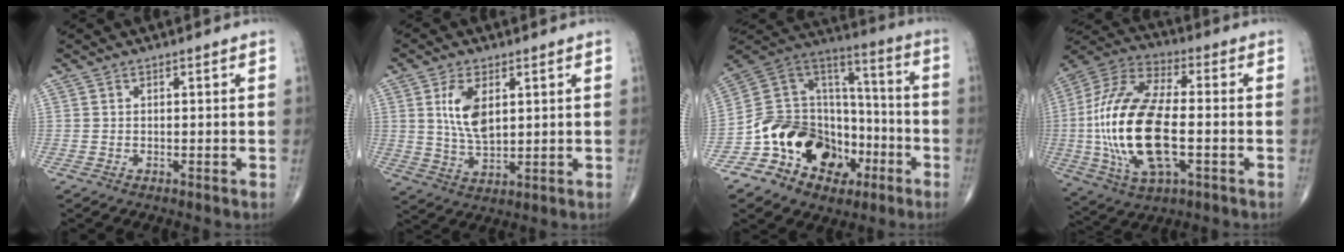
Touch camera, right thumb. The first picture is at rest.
{"total": 8.2, "force": [2.3, 4.2, 6.6], "torque": [-0.120, -0.013, 0.050]}
{"total": 21.2, "force": [-8.8, 15.4, 11.6], "torque": [-0.147, 0.093, -0.147]}
{"total": 23.5, "force": [-3.0, 10.6, 20.8], "torque": [-0.446, 0.013, -0.050]}